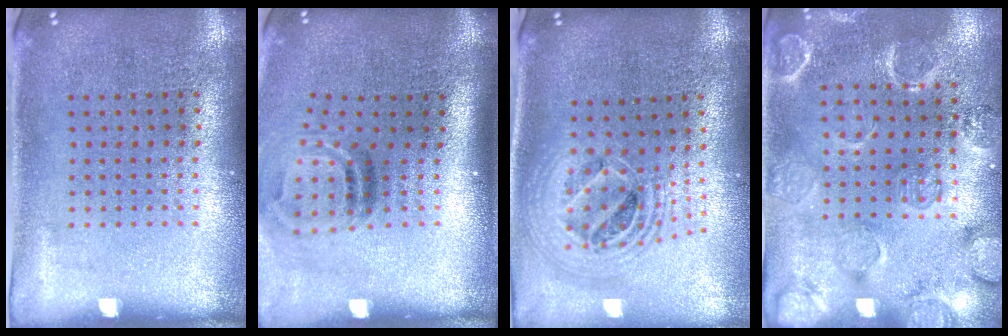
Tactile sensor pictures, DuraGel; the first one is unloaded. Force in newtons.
{"total": 2.1, "press": 1.3, "slide": 1.7}
{"total": 2.2, "press": 1.7, "slide": 1.4}
{"total": 2.4, "press": 2.2, "slide": 0.9}